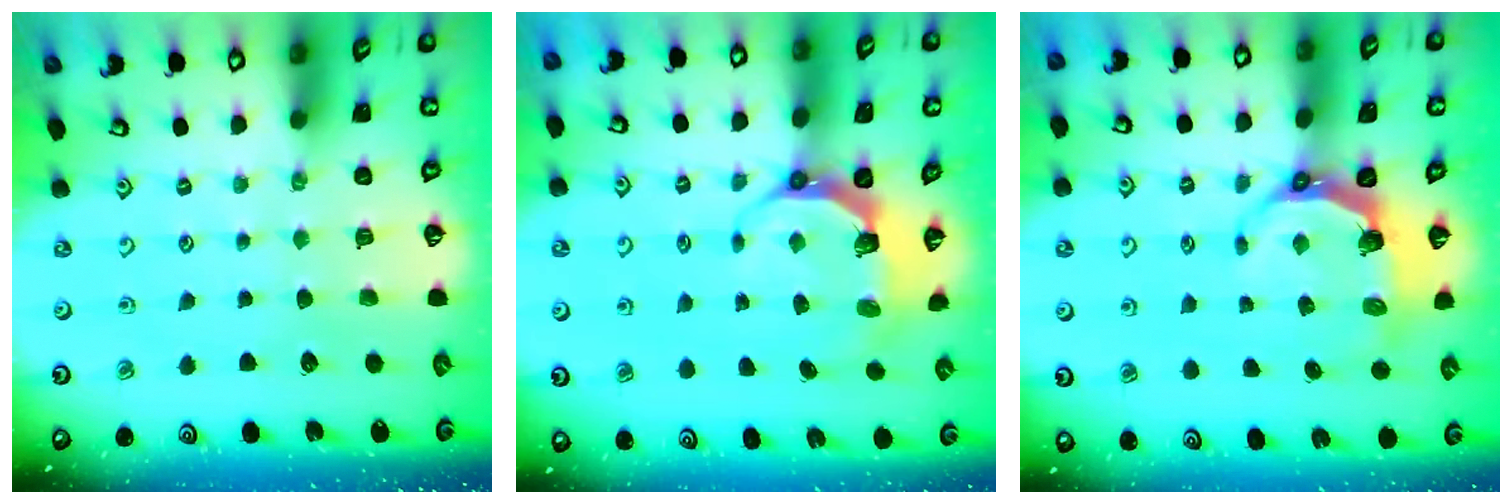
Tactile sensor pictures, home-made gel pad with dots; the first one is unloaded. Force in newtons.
{"total": 7.2, "press": 6.0, "slide": 4.1}
{"total": 6.7, "press": 5.2, "slide": 4.2}